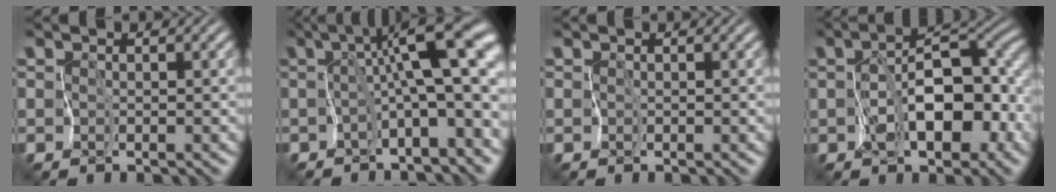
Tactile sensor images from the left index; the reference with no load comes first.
{"total": 11.0, "force": [-1.5, 2.8, 10.5], "torque": [-0.148, 0.021, -0.030]}
{"total": 0.0}
{"total": 9.4, "force": [-1.9, 4.8, 7.9], "torque": [-0.125, 0.003, -0.029]}